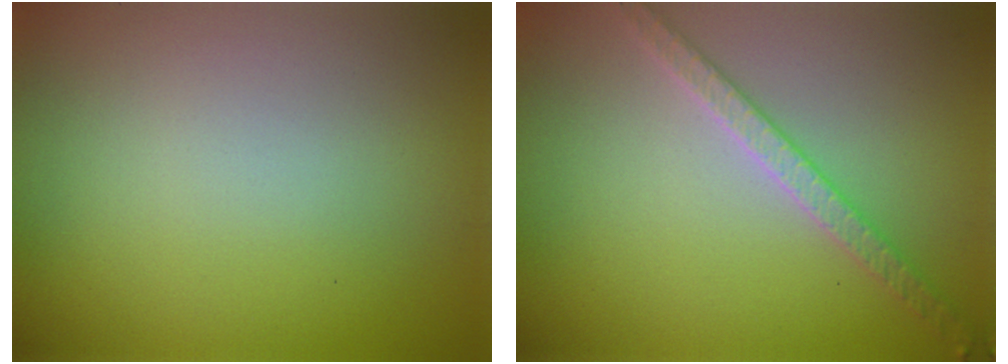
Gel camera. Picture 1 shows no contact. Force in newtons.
{"total": 2.9, "press": 2.8, "slide": 0.6}